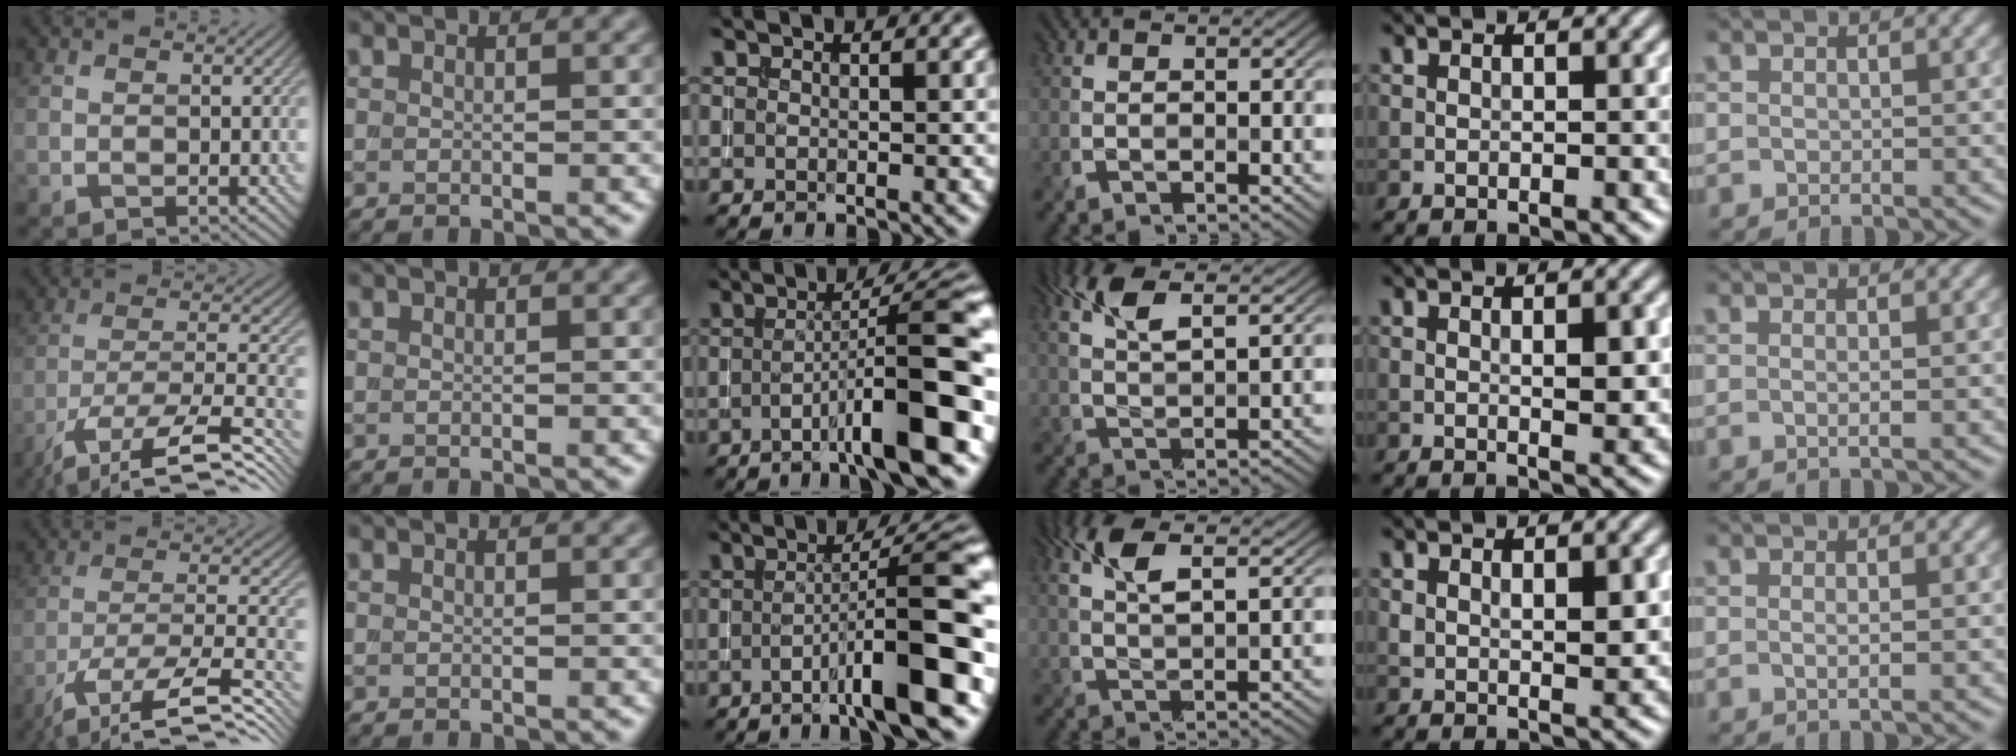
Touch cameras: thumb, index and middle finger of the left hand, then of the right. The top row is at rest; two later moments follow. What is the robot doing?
{"motion": "extract", "object": "backpack"}